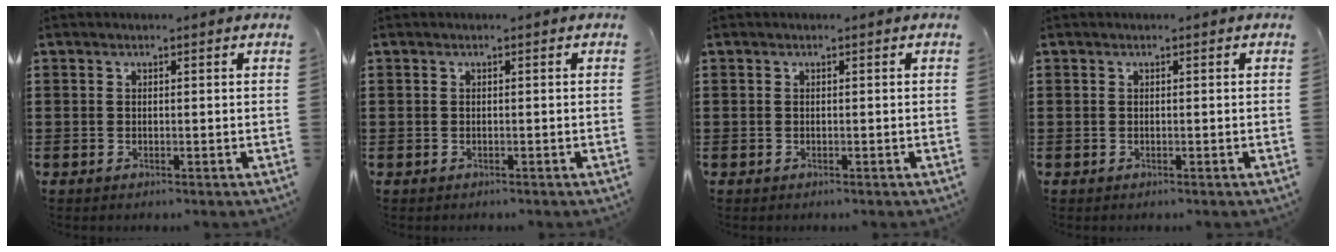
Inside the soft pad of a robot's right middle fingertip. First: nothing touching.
{"total": 0.0}
{"total": 0.0}
{"total": 0.0}